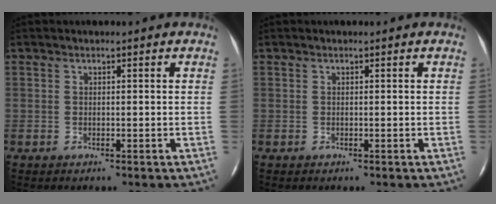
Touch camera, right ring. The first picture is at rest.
{"total": 0.0}